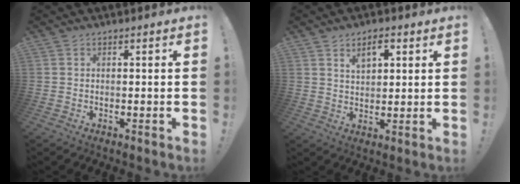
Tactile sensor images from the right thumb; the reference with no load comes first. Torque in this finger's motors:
{"motor_torque": [-0.42, 0.39, -0.34, 0.13, 0.02]}